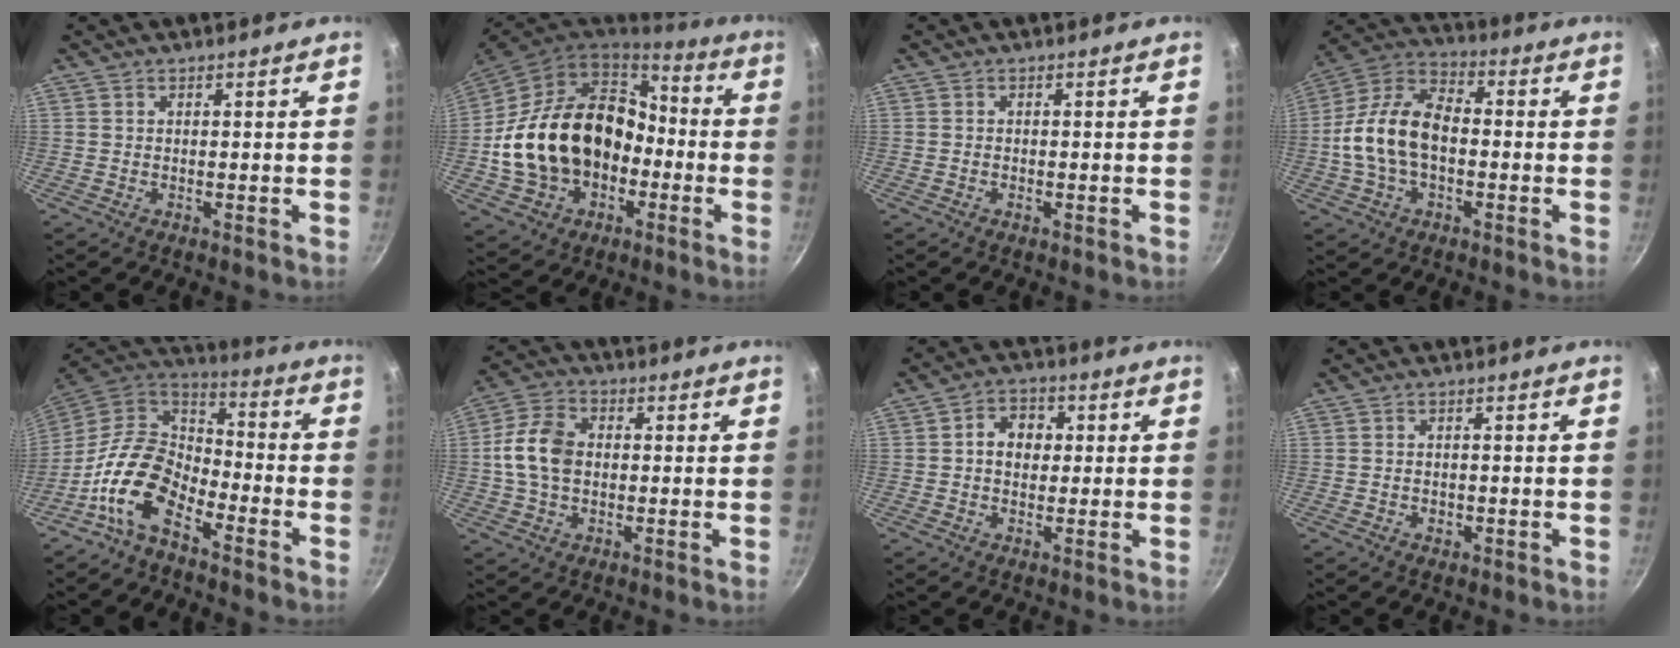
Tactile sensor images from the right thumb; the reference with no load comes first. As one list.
[{"total": 23.2, "force": [-3.4, 17.5, 14.8], "torque": [-0.234, 0.062, -0.037]}, {"total": 0.7, "force": [-0.4, 0.4, 0.5], "torque": [-0.011, 0.003, -0.008]}, {"total": 15.0, "force": [-1.5, 9.3, 11.6], "torque": [-0.193, 0.042, -0.045]}, {"total": 14.0, "force": [-7.2, 8.2, 8.8], "torque": [-0.148, 0.064, -0.156]}, {"total": 10.3, "force": [0.2, 7.2, 7.3], "torque": [-0.127, 0.020, -0.005]}, {"total": 6.1, "force": [0.6, 4.9, 3.6], "torque": [-0.027, 0.011, 0.000]}, {"total": 1.7, "force": [-0.6, 1.3, 1.0], "torque": [-0.016, 0.003, -0.008]}]